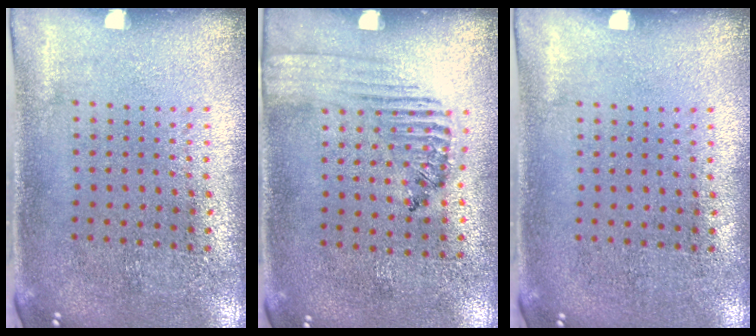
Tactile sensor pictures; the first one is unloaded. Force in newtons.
{"total": 1.4, "press": 1.1, "slide": 0.9}
{"total": 0.0}